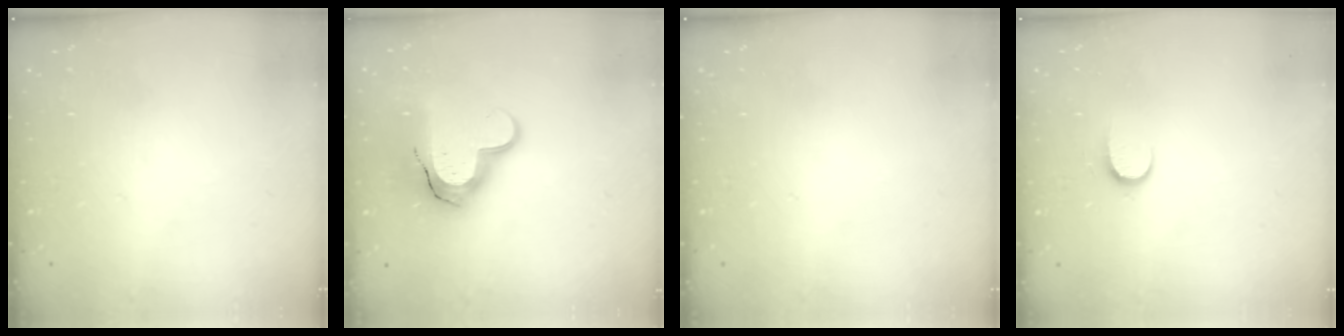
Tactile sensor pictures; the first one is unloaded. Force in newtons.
{"total": 14.2, "press": 14.1, "slide": 1.0}
{"total": 0.0}
{"total": 5.4, "press": 5.4, "slide": 0.5}